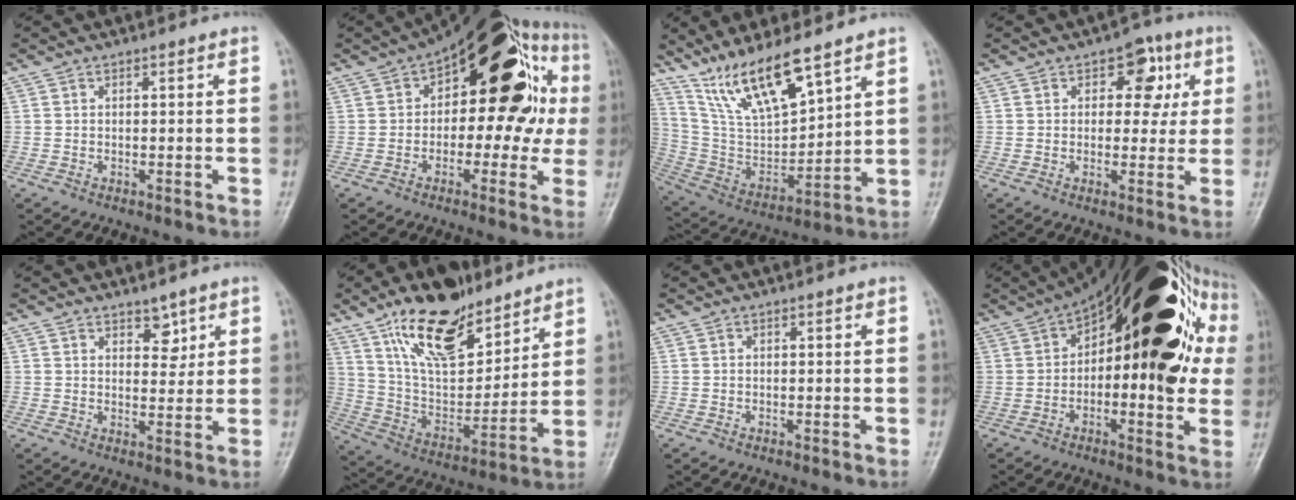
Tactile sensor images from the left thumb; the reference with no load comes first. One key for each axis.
{"total": 24.7, "fx": 4.0, "fy": 13.2, "fz": 20.5, "tx": -0.240, "ty": 0.041, "tz": 0.047}
{"total": 15.4, "fx": 11.2, "fy": 4.0, "fz": 9.8, "tx": -0.166, "ty": -0.055, "tz": 0.233}
{"total": 7.6, "fx": 2.2, "fy": 5.0, "fz": 5.2, "tx": -0.018, "ty": -0.001, "tz": 0.021}
{"total": 3.9, "fx": 2.4, "fy": 2.2, "fz": 2.0, "tx": -0.002, "ty": -0.016, "tz": 0.037}
{"total": 20.5, "fx": 13.1, "fy": 9.2, "fz": 12.7, "tx": -0.170, "ty": -0.065, "tz": 0.240}
{"total": 0.0}
{"total": 35.3, "fx": 6.9, "fy": 14.9, "fz": 31.2, "tx": -0.374, "ty": 0.080, "tz": 0.110}